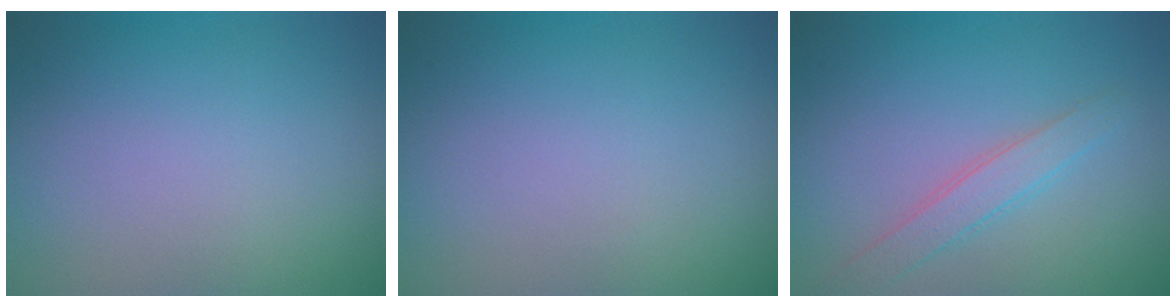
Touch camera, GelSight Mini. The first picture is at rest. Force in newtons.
{"total": 0.0}
{"total": 2.2, "press": 2.2, "slide": 0.1}